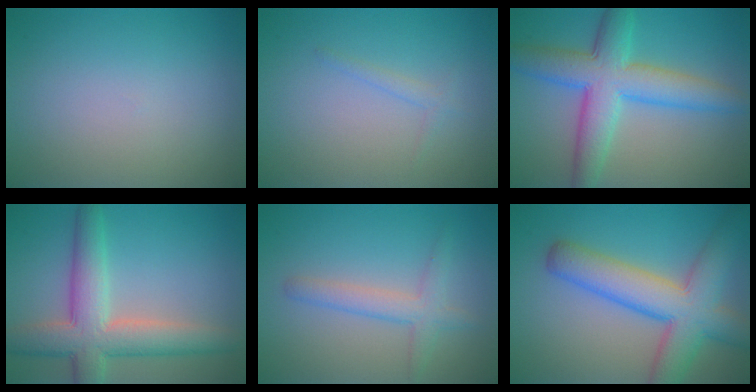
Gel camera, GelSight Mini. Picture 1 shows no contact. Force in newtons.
{"total": 1.0, "press": 1.0, "slide": 0.1}
{"total": 7.5, "press": 7.5, "slide": 0.1}
{"total": 6.9, "press": 6.9, "slide": 0.3}
{"total": 2.7, "press": 2.7, "slide": 0.2}
{"total": 8.3, "press": 8.3, "slide": 0.3}